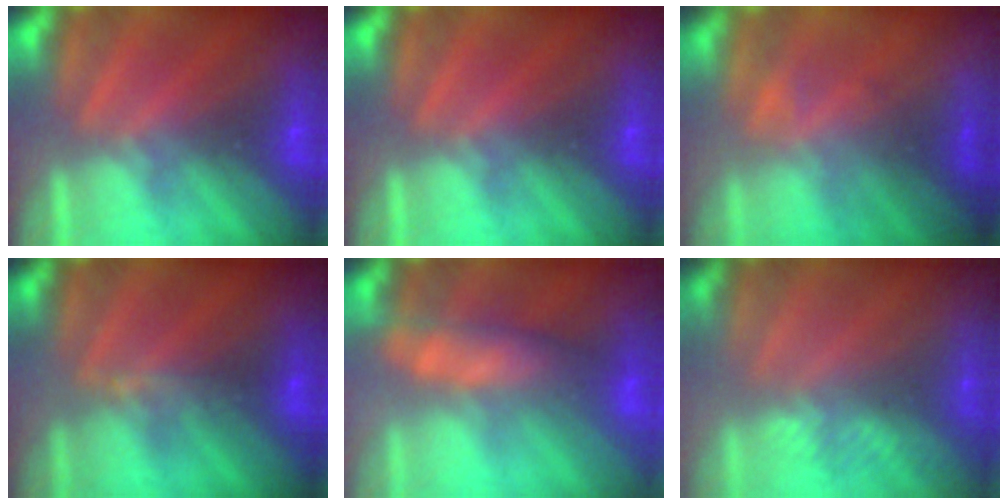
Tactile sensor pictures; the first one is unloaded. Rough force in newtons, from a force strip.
{"total": 0.0}
{"total": 1.5}
{"total": 2.9}
{"total": 3.5}
{"total": 2.7}